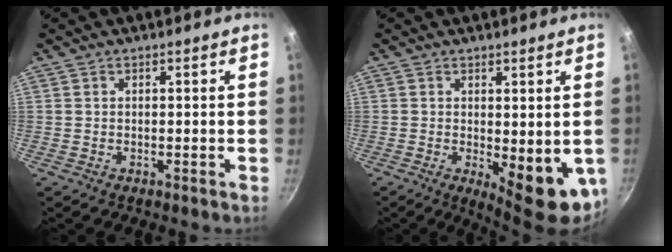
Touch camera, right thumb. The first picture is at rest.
{"total": 10.2, "force": [-1.3, 3.9, 9.3], "torque": [-0.098, -0.008, -0.003]}